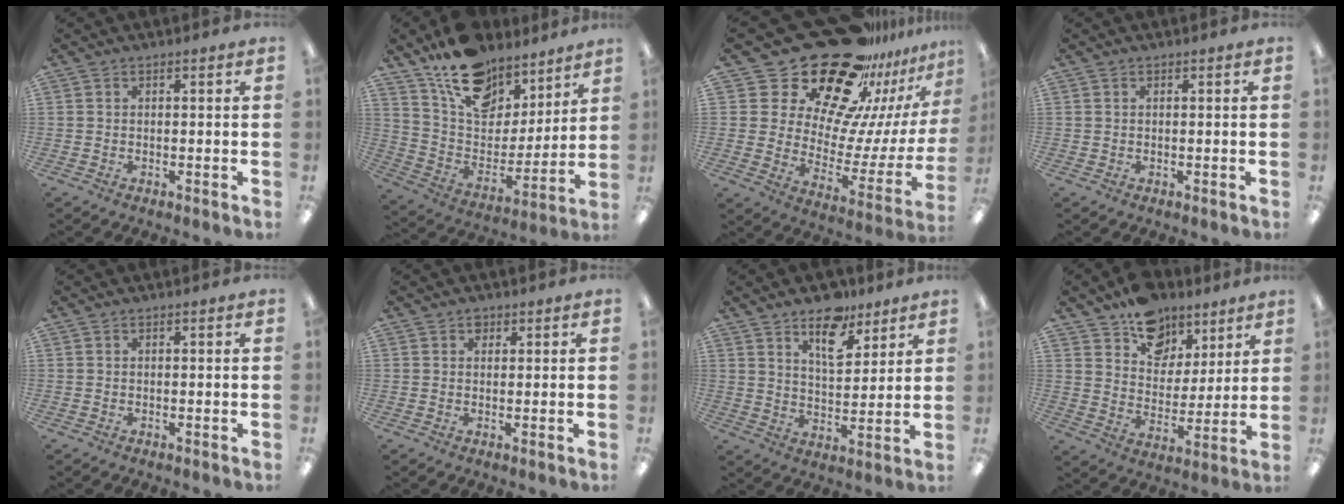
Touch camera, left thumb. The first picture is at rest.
{"total": 17.6, "force": [13.1, 9.6, 6.7], "torque": [-0.130, -0.090, 0.240]}
{"total": 28.6, "force": [20.9, 14.2, 13.4], "torque": [-0.207, -0.158, 0.387]}
{"total": 0.0}
{"total": 0.0}
{"total": 1.4, "force": [1.0, 0.9, 0.4], "torque": [0.000, -0.002, 0.016]}
{"total": 11.9, "force": [8.0, 5.7, 6.6], "torque": [-0.085, -0.043, 0.138]}
{"total": 11.8, "force": [8.7, 7.4, 2.6], "torque": [-0.043, -0.063, 0.165]}